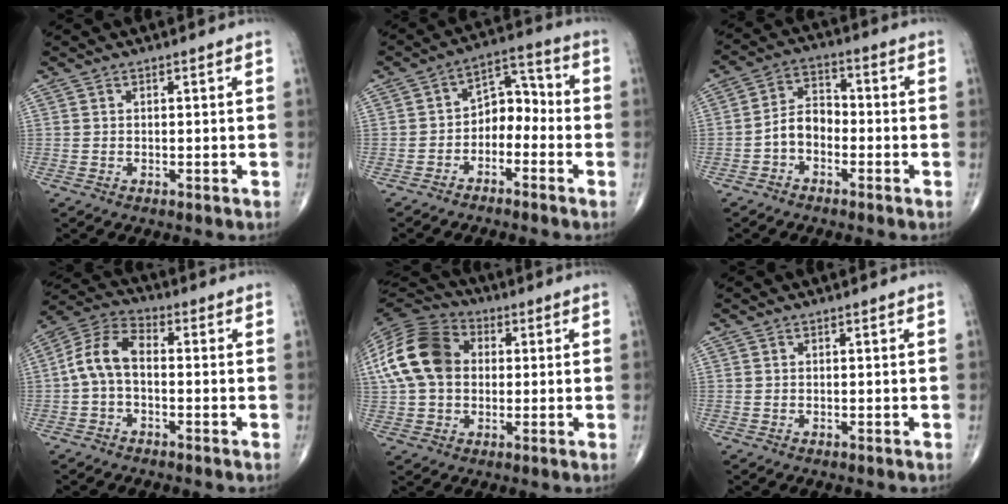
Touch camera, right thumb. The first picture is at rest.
{"total": 8.2, "force": [-3.1, 5.6, 5.1], "torque": [-0.049, 0.058, -0.062]}
{"total": 6.0, "force": [-2.2, 4.1, 3.8], "torque": [-0.055, 0.031, -0.053]}
{"total": 8.2, "force": [-0.8, 4.6, 6.7], "torque": [-0.132, 0.030, -0.029]}
{"total": 17.2, "force": [2.1, 12.7, 11.5], "torque": [-0.226, 0.024, 0.031]}
{"total": 0.0}